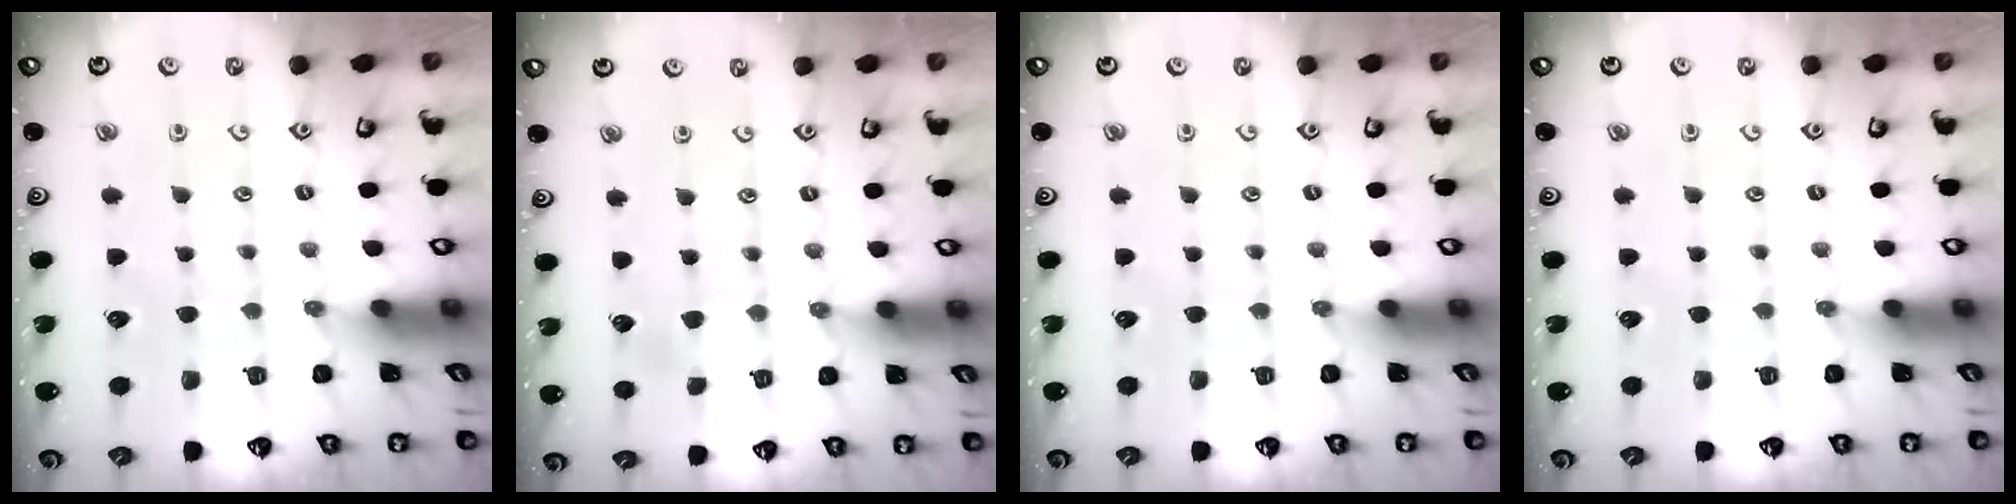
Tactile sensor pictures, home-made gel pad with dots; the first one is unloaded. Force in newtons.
{"total": 1.7, "press": 1.7, "slide": 0.1}
{"total": 0.0}
{"total": 0.0}